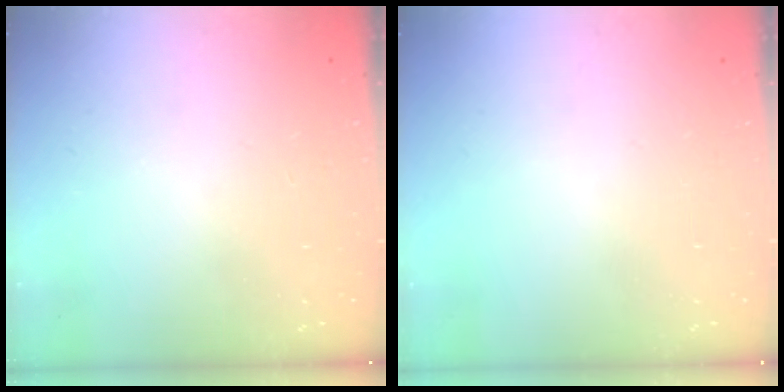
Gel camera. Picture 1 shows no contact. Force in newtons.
{"total": 0.0}